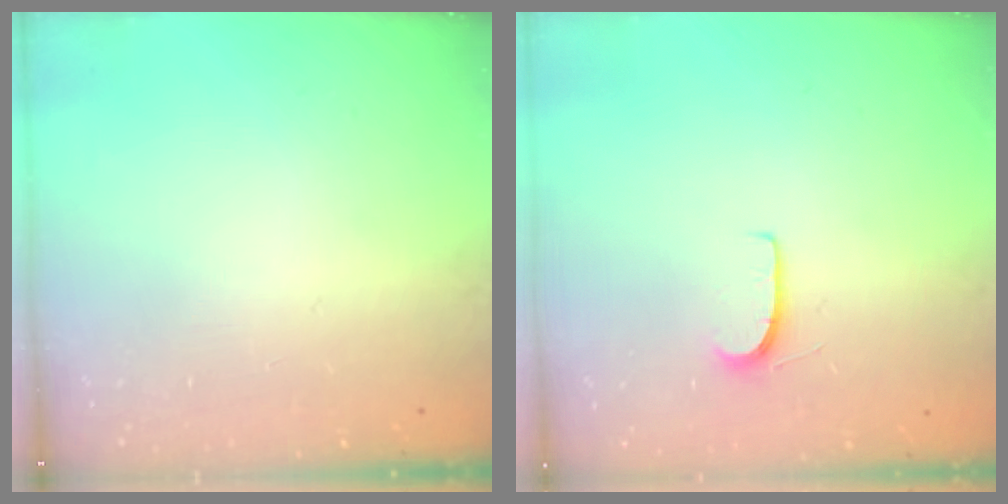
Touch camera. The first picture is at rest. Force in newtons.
{"total": 5.4, "press": 5.3, "slide": 0.5}